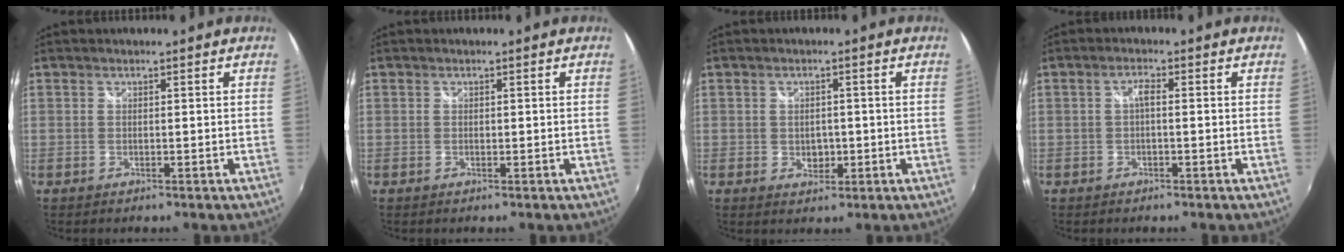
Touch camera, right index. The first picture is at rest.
{"total": 0.0}
{"total": 3.2, "force": [-0.5, 2.7, 1.8], "torque": [-0.027, -0.002, -0.006]}
{"total": 1.8, "force": [-0.2, 0.5, 1.7], "torque": [-0.033, 0.007, -0.006]}